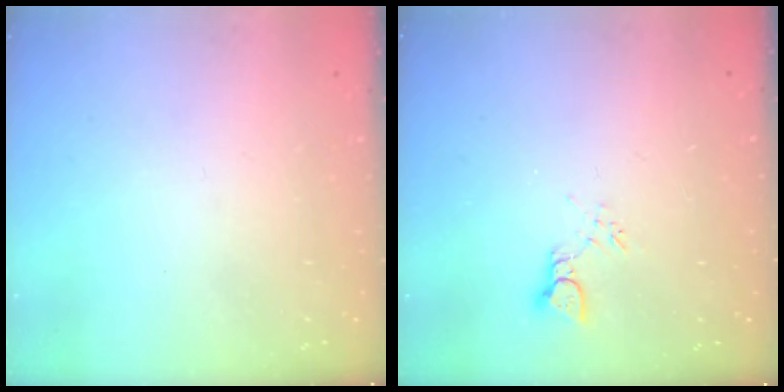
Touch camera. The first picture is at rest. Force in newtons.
{"total": 2.3, "press": 2.3, "slide": 0.2}